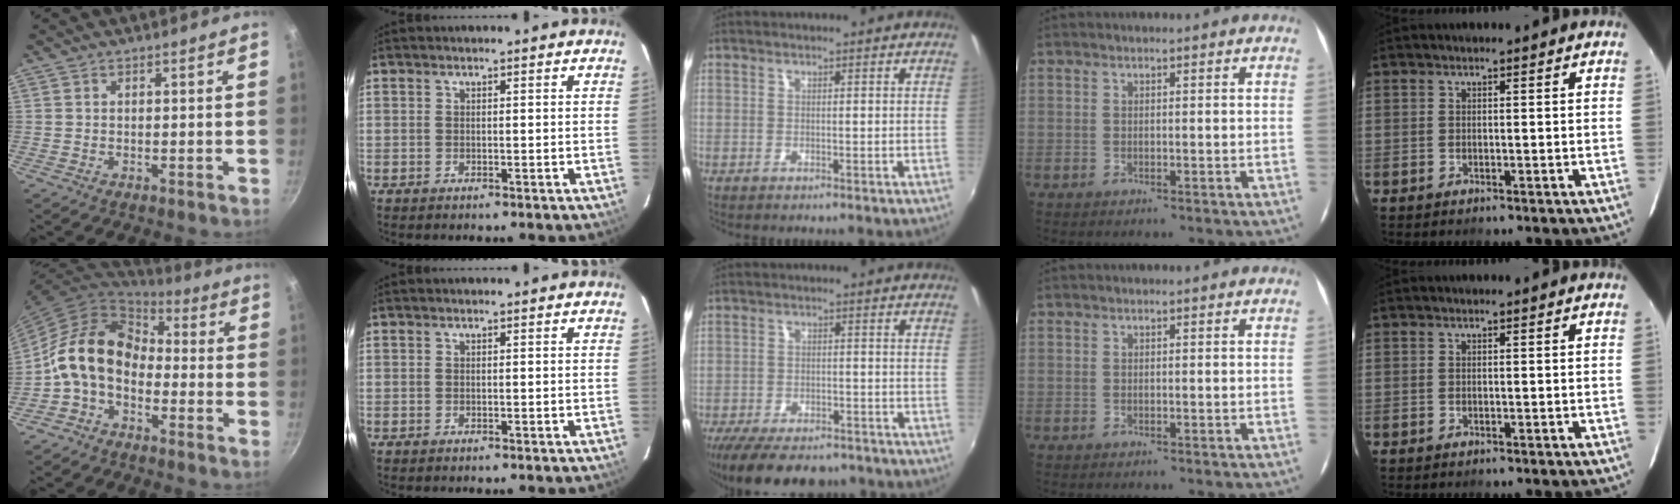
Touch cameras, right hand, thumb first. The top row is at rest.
{"thumb": {"total": 13.9, "force": [-2.5, 9.9, 9.4], "torque": [-0.152, 0.050, -0.069]}, "middle": {"total": 15.4, "force": [-12.1, 6.0, 7.4], "torque": [-0.161, -0.027, -0.182]}}